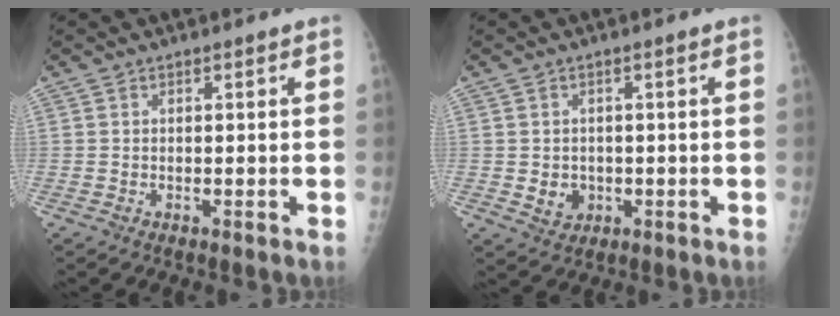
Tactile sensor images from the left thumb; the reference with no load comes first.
{"total": 3.5, "force": [-0.4, 3.1, 1.7], "torque": [-0.014, 0.000, 0.004]}